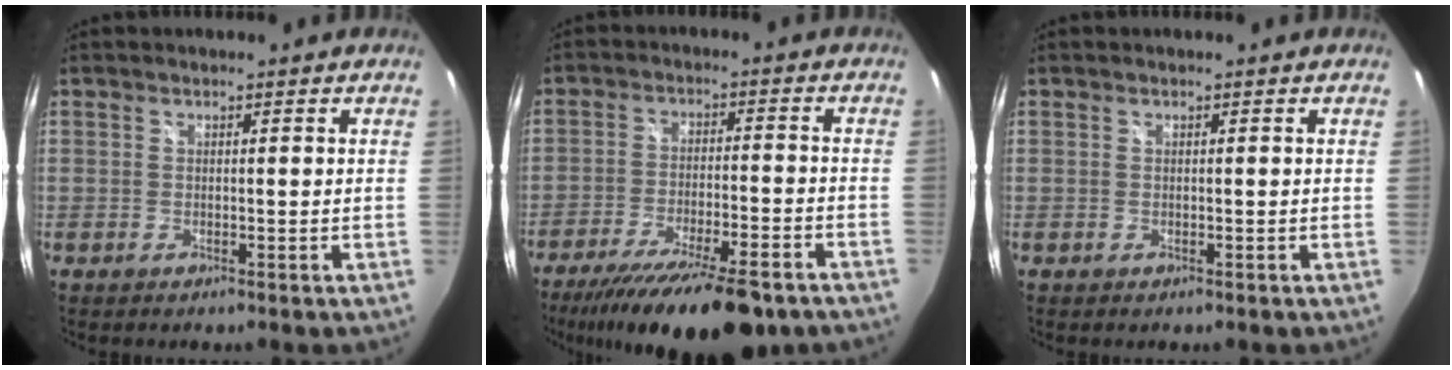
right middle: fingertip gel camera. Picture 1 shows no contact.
{"total": 20.1, "force": [-15.5, 4.5, 12.0], "torque": [-0.216, -0.044, -0.236]}
{"total": 0.0}